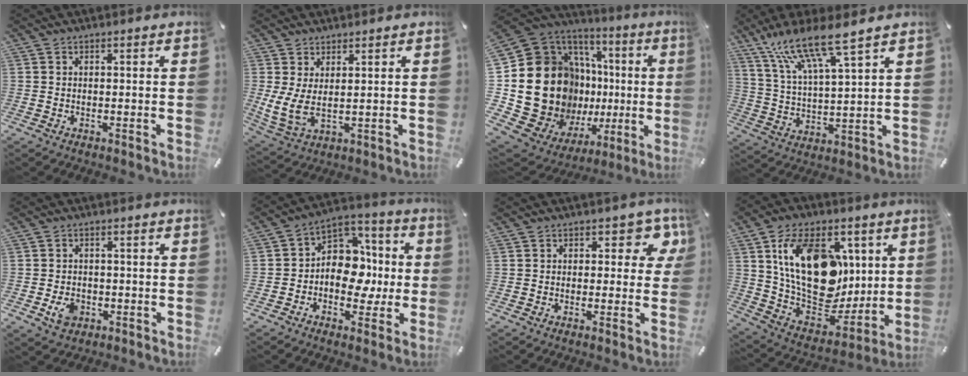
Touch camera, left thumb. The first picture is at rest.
{"total": 6.5, "force": [1.9, 3.2, 5.3], "torque": [-0.134, -0.021, 0.035]}
{"total": 27.8, "force": [-0.8, 20.1, 19.2], "torque": [-0.346, -0.056, 0.044]}
{"total": 13.2, "force": [10.3, 1.6, 8.1], "torque": [-0.186, -0.046, 0.180]}
{"total": 4.6, "force": [-1.5, 3.5, 2.6], "torque": [-0.048, 0.000, -0.029]}
{"total": 12.2, "force": [-1.3, 10.2, 6.5], "torque": [-0.106, -0.002, -0.018]}
{"total": 6.6, "force": [2.2, 4.0, 4.7], "torque": [-0.041, -0.005, 0.030]}
{"total": 23.3, "force": [6.5, 15.2, 16.5], "torque": [-0.301, -0.030, 0.117]}